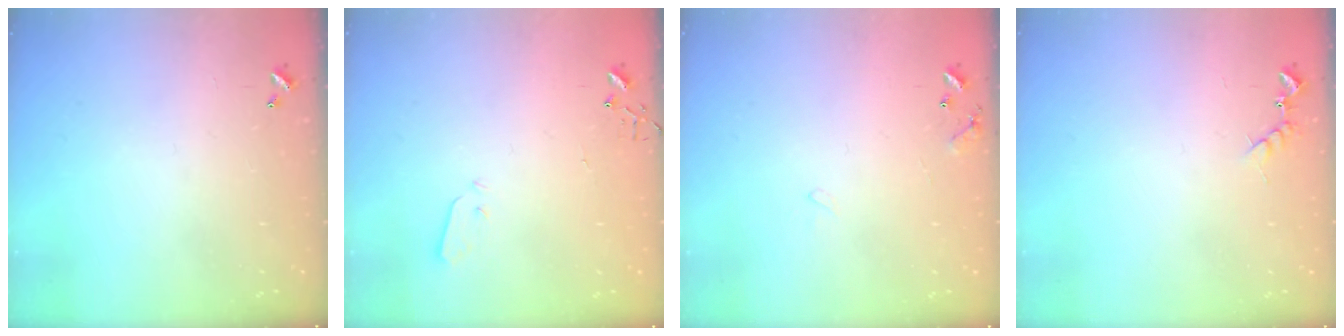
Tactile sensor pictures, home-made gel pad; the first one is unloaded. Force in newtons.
{"total": 3.0, "press": 3.0, "slide": 0.3}
{"total": 6.1, "press": 6.1, "slide": 0.5}
{"total": 6.0, "press": 6.0, "slide": 0.6}